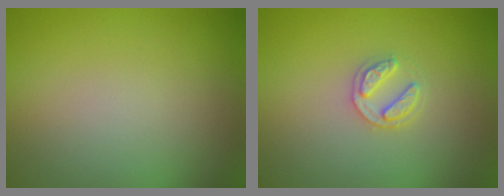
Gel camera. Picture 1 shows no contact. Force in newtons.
{"total": 2.0, "press": 2.0, "slide": 0.3}